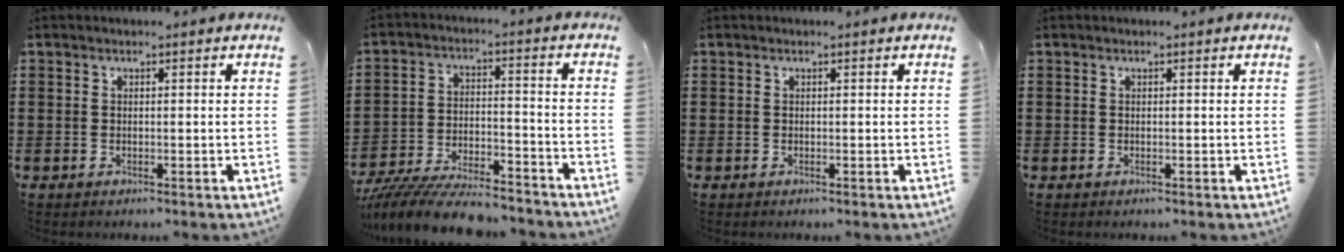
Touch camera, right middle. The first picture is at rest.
{"total": 8.9, "force": [-8.4, 1.2, 2.7], "torque": [-0.046, 0.018, -0.161]}
{"total": 0.0}
{"total": 0.0}